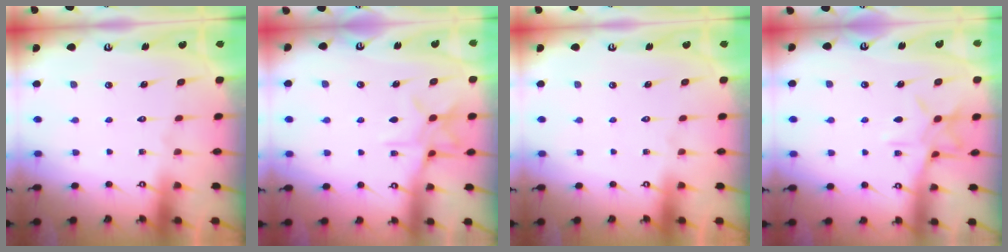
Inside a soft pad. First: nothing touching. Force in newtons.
{"total": 9.6, "press": 9.5, "slide": 0.8}
{"total": 0.0}
{"total": 8.1, "press": 8.1, "slide": 0.2}